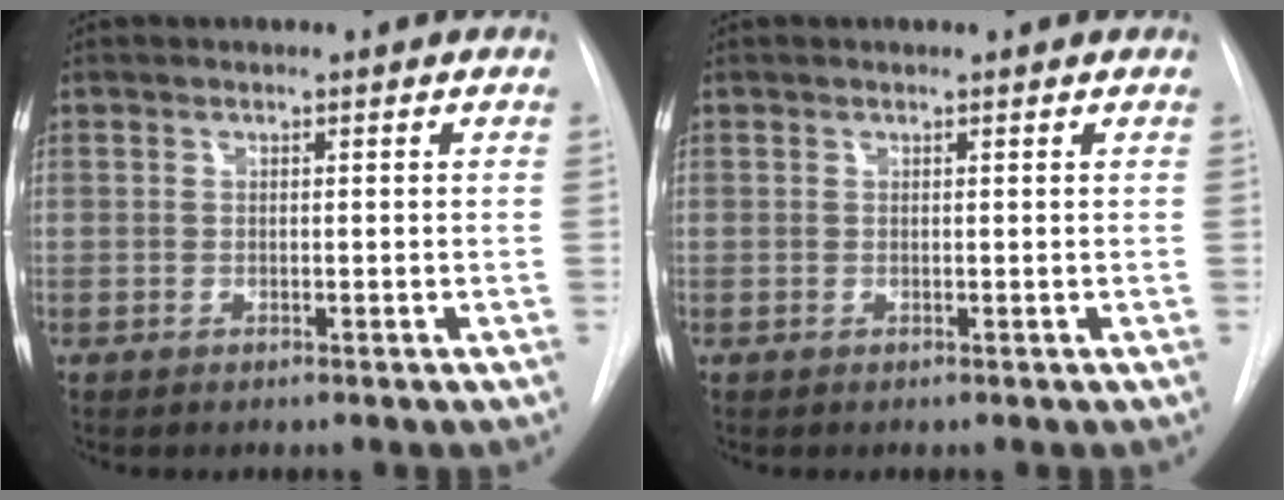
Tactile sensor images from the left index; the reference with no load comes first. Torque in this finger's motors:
{"motor_torque": [0.18, 0.01, -0.01, 0.00]}